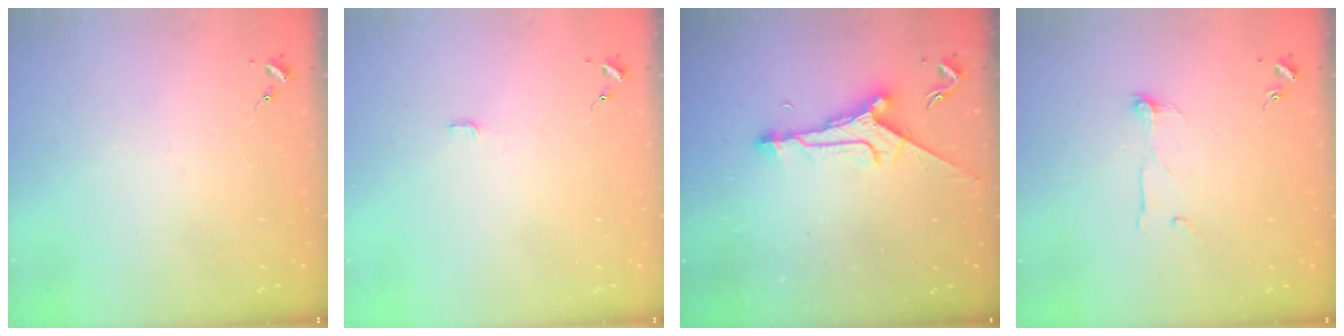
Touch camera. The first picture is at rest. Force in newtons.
{"total": 3.2, "press": 3.2, "slide": 0.1}
{"total": 9.6, "press": 9.6, "slide": 0.8}
{"total": 4.9, "press": 4.8, "slide": 0.4}